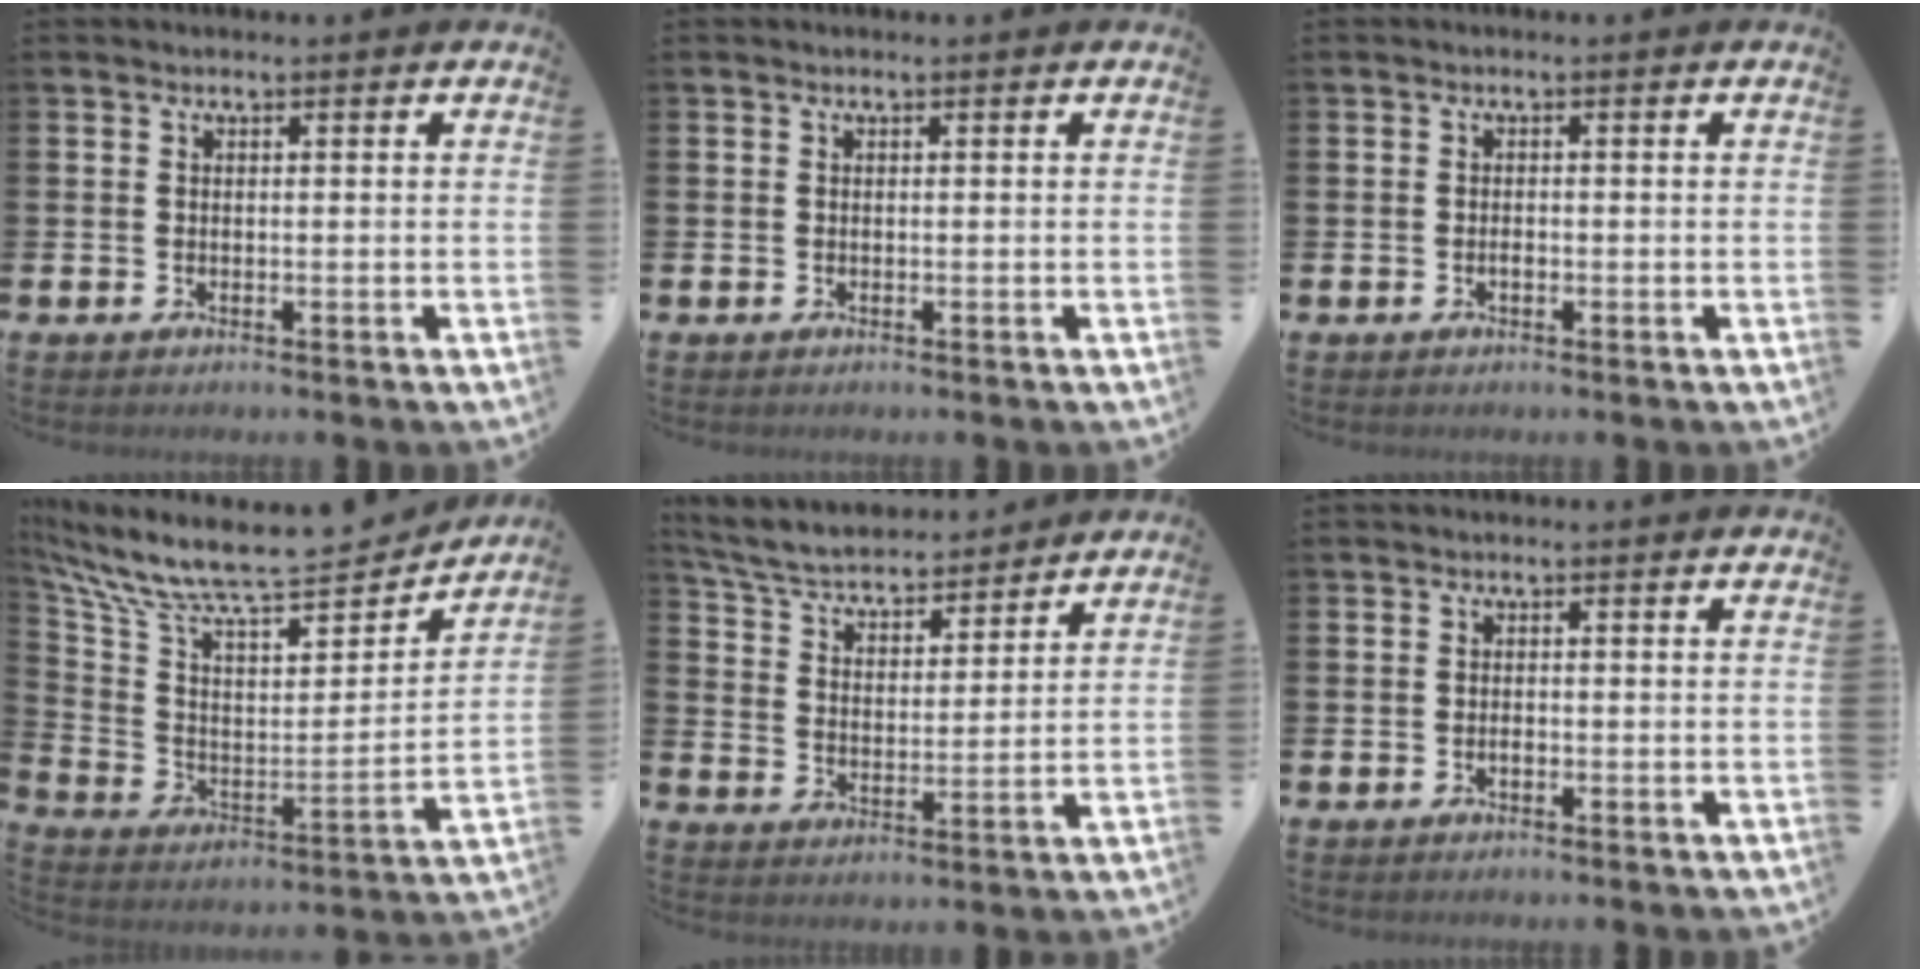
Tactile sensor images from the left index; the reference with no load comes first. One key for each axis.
{"total": 0.0}
{"total": 0.8, "fx": -0.3, "fy": 0.4, "fz": 0.7, "tx": -0.015, "ty": 0.001, "tz": -0.006}
{"total": 9.0, "fx": 8.1, "fy": 2.1, "fz": 3.3, "tx": -0.108, "ty": -0.071, "tz": 0.133}
{"total": 5.9, "fx": 5.5, "fy": 1.3, "fz": 1.4, "tx": -0.054, "ty": -0.041, "tz": 0.093}
{"total": 0.7, "fx": -0.3, "fy": 0.3, "fz": 0.6, "tx": -0.013, "ty": 0.001, "tz": -0.005}